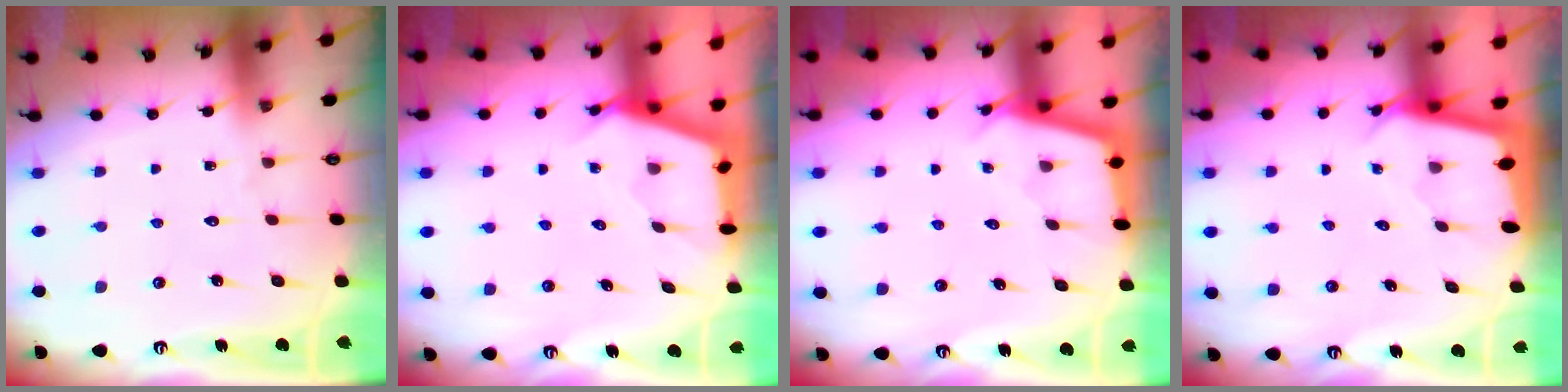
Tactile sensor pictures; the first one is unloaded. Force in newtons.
{"total": 2.7, "press": 2.7, "slide": 0.3}
{"total": 2.8, "press": 2.8, "slide": 0.3}
{"total": 2.4, "press": 2.4, "slide": 0.2}